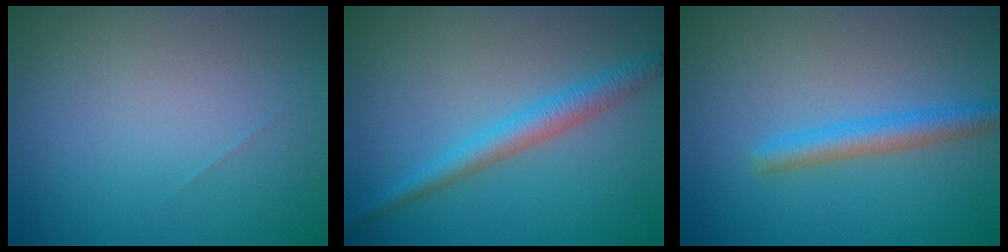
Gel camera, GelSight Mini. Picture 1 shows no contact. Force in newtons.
{"total": 3.1, "press": 3.1, "slide": 0.1}
{"total": 2.8, "press": 2.8, "slide": 0.0}